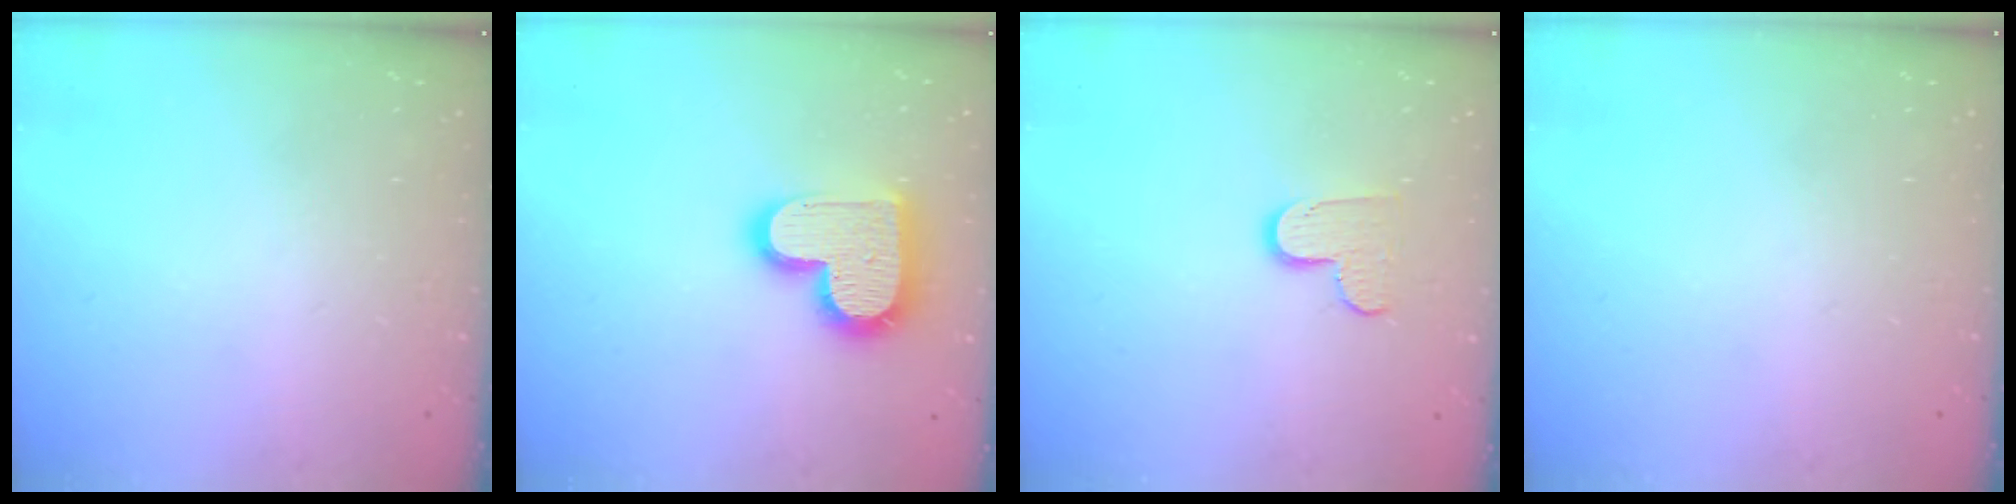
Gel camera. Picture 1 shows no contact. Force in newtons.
{"total": 17.8, "press": 17.7, "slide": 1.3}
{"total": 7.4, "press": 7.4, "slide": 0.4}
{"total": 0.0}